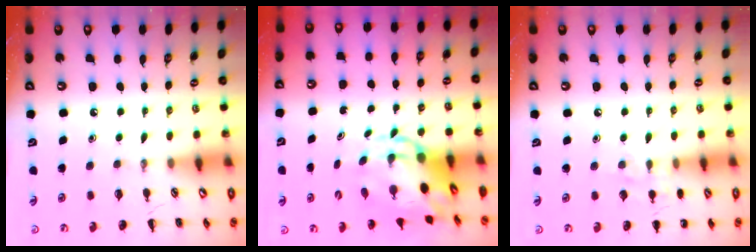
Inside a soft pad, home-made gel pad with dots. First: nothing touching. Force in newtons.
{"total": 7.1, "press": 6.8, "slide": 2.1}
{"total": 6.9, "press": 6.6, "slide": 2.0}